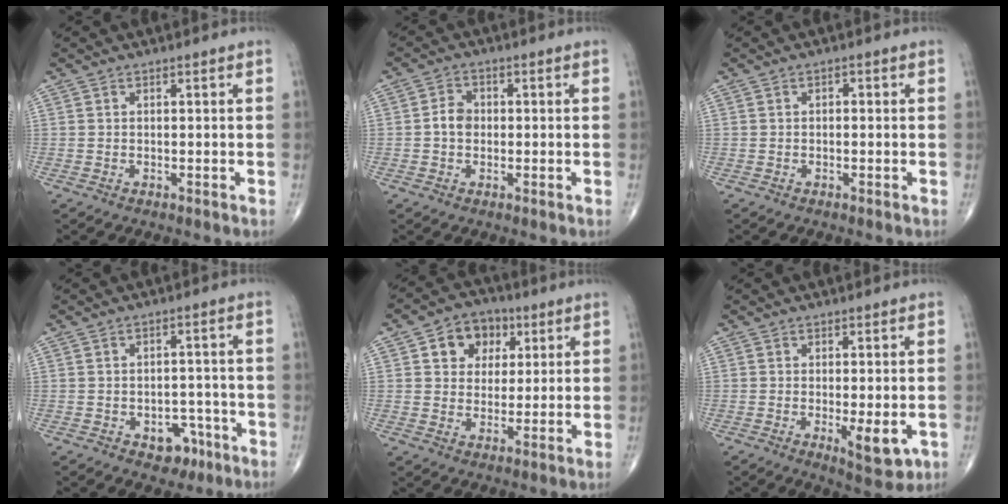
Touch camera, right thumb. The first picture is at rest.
{"total": 3.5, "force": [-0.3, 2.8, 2.1], "torque": [-0.028, 0.011, -0.012]}
{"total": 0.6, "force": [-0.1, 0.5, 0.4], "torque": [-0.002, 0.001, -0.005]}
{"total": 5.5, "force": [-2.8, 3.9, 2.8], "torque": [-0.008, 0.024, -0.033]}
{"total": 9.2, "force": [3.4, 7.3, 4.4], "torque": [-0.028, -0.003, 0.051]}
{"total": 6.4, "force": [-1.6, 2.3, 5.8], "torque": [-0.079, -0.016, -0.017]}